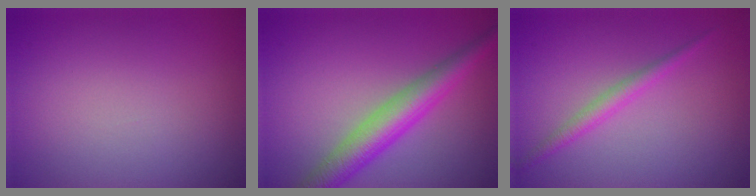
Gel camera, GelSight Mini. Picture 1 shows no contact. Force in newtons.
{"total": 5.1, "press": 5.1, "slide": 0.1}
{"total": 1.7, "press": 1.7, "slide": 0.1}